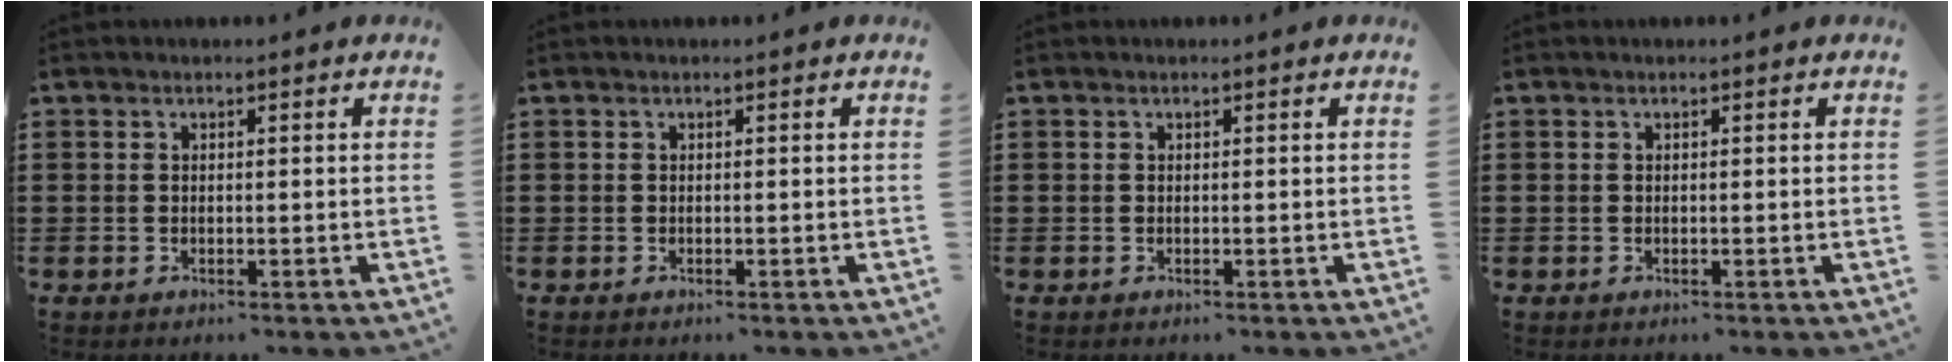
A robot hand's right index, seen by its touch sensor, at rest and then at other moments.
{"total": 0.0}
{"total": 0.0}
{"total": 0.0}